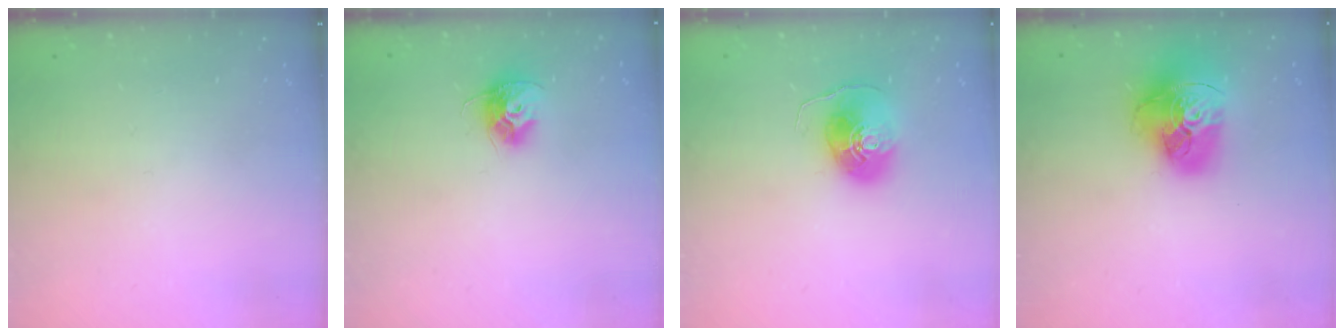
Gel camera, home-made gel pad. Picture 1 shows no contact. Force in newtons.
{"total": 9.8, "press": 9.8, "slide": 0.3}
{"total": 8.5, "press": 8.4, "slide": 1.2}
{"total": 21.0, "press": 20.9, "slide": 2.1}